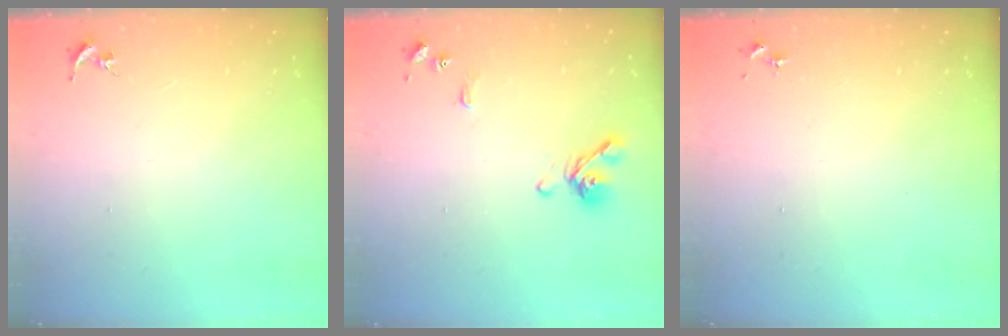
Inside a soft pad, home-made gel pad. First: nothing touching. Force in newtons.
{"total": 10.1, "press": 10.0, "slide": 1.4}
{"total": 0.0}